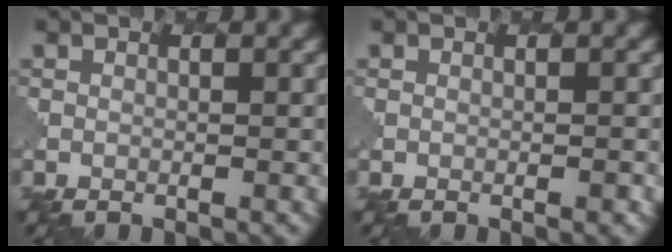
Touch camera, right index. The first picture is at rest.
{"total": 0.5, "force": [-0.3, 0.1, 0.4], "torque": [-0.002, 0.001, -0.001]}